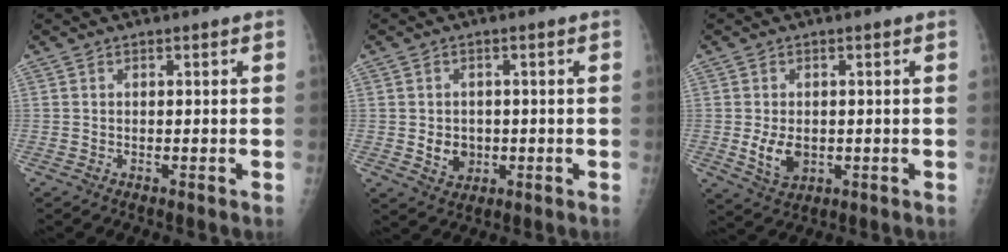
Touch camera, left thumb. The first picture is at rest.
{"total": 4.4, "force": [-0.5, 3.8, 2.2], "torque": [-0.017, 0.001, 0.002]}
{"total": 5.4, "force": [-0.5, 3.8, 3.8], "torque": [-0.057, -0.009, 0.001]}